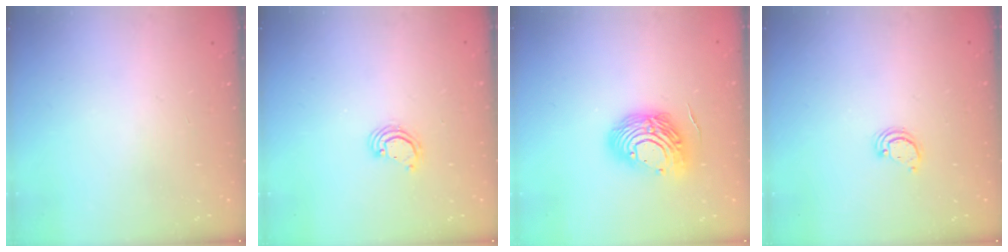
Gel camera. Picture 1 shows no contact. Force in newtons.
{"total": 3.0, "press": 3.0, "slide": 0.3}
{"total": 13.3, "press": 13.1, "slide": 2.3}
{"total": 2.6, "press": 2.6, "slide": 0.2}